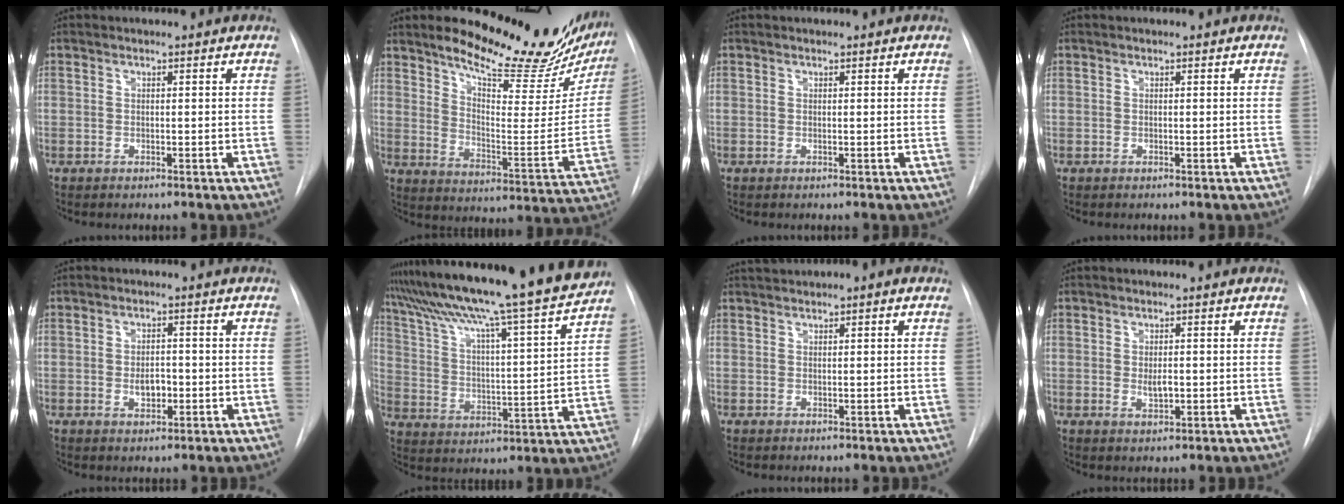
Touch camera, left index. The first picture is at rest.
{"total": 22.1, "force": [18.5, 6.0, 10.5], "torque": [-0.143, -0.056, 0.239]}
{"total": 0.0}
{"total": 0.0}
{"total": 3.0, "force": [-0.8, 1.8, 2.3], "torque": [-0.035, 0.000, -0.008]}
{"total": 23.2, "force": [20.5, -1.6, 10.8], "torque": [-0.187, -0.043, 0.306]}
{"total": 1.2, "force": [0.7, 0.4, 0.9], "torque": [-0.014, 0.015, 0.014]}
{"total": 2.0, "force": [-0.2, 0.9, 1.8], "torque": [-0.031, -0.006, -0.001]}